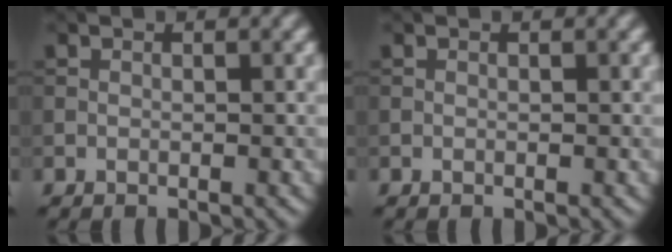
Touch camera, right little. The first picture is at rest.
{"total": 0.0}